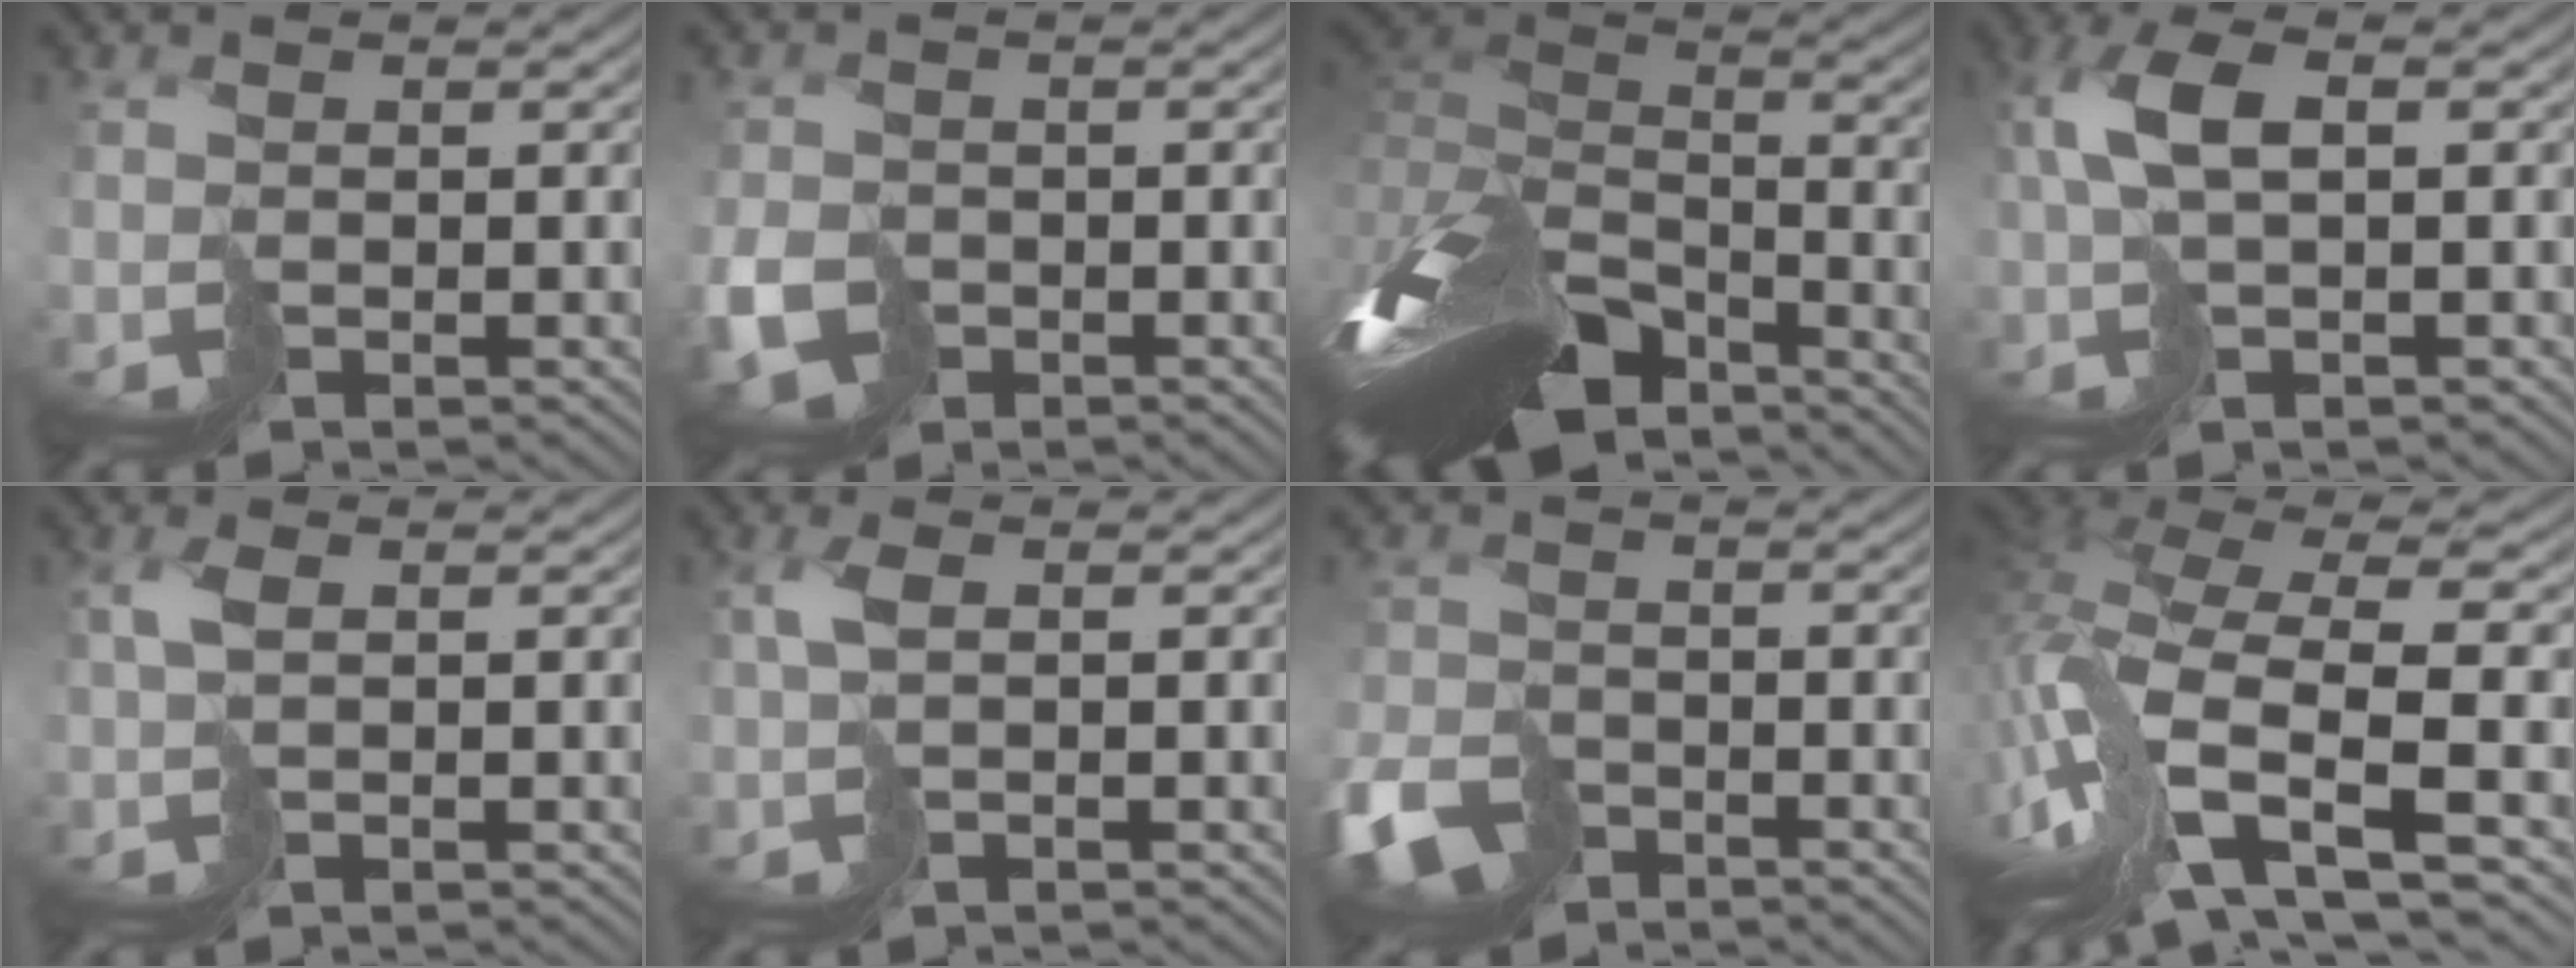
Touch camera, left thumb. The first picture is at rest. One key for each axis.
{"total": 4.0, "fx": -1.8, "fy": 3.2, "fz": 1.7, "tx": -0.043, "ty": -0.010, "tz": -0.038}
{"total": 14.5, "fx": -7.4, "fy": 6.7, "fz": 10.5, "tx": -0.259, "ty": 0.008, "tz": -0.138}
{"total": 6.7, "fx": 1.0, "fy": 2.6, "fz": 6.0, "tx": -0.130, "ty": 0.015, "tz": 0.016}
{"total": 2.4, "fx": 0.9, "fy": 0.8, "fz": 2.1, "tx": -0.047, "ty": 0.007, "tz": 0.019}
{"total": 2.7, "fx": 0.9, "fy": 0.9, "fz": 2.4, "tx": -0.054, "ty": 0.008, "tz": 0.017}
{"total": 6.9, "fx": -4.9, "fy": 3.8, "fz": 3.1, "tx": -0.073, "ty": -0.017, "tz": -0.103}
{"total": 14.8, "fx": -3.4, "fy": 7.2, "fz": 12.5, "tx": -0.322, "ty": -0.028, "tz": -0.031}